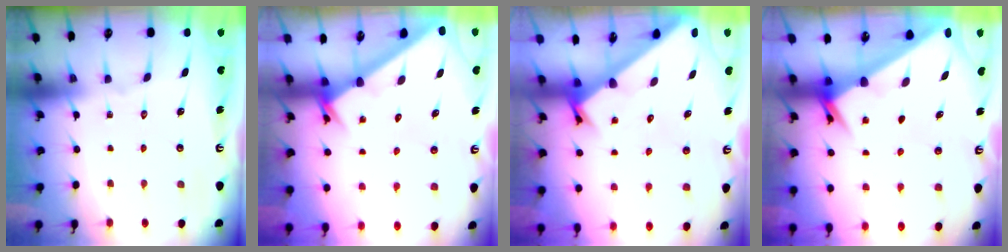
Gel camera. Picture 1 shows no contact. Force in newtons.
{"total": 2.3, "press": 2.3, "slide": 0.2}
{"total": 2.1, "press": 2.1, "slide": 0.2}
{"total": 2.5, "press": 2.5, "slide": 0.2}